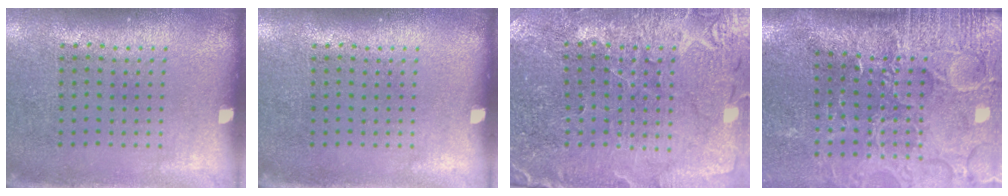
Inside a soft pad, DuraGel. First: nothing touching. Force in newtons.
{"total": 0.0}
{"total": 1.5, "press": 1.5, "slide": 0.1}
{"total": 4.4, "press": 3.8, "slide": 2.2}